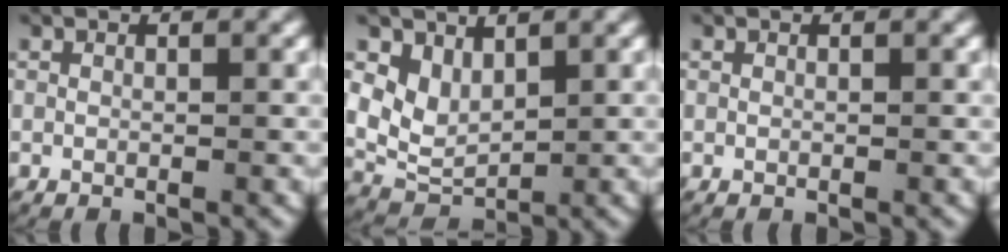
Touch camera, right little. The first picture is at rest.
{"total": 7.1, "force": [0.6, 6.3, 3.4], "torque": [-0.093, -0.025, 0.015]}
{"total": 0.0}